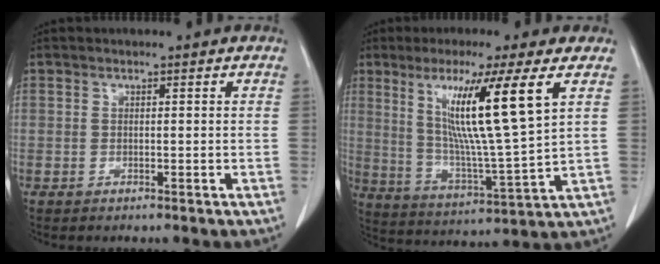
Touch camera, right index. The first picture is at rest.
{"total": 15.1, "force": [5.9, -0.9, 13.9], "torque": [-0.245, -0.017, 0.104]}